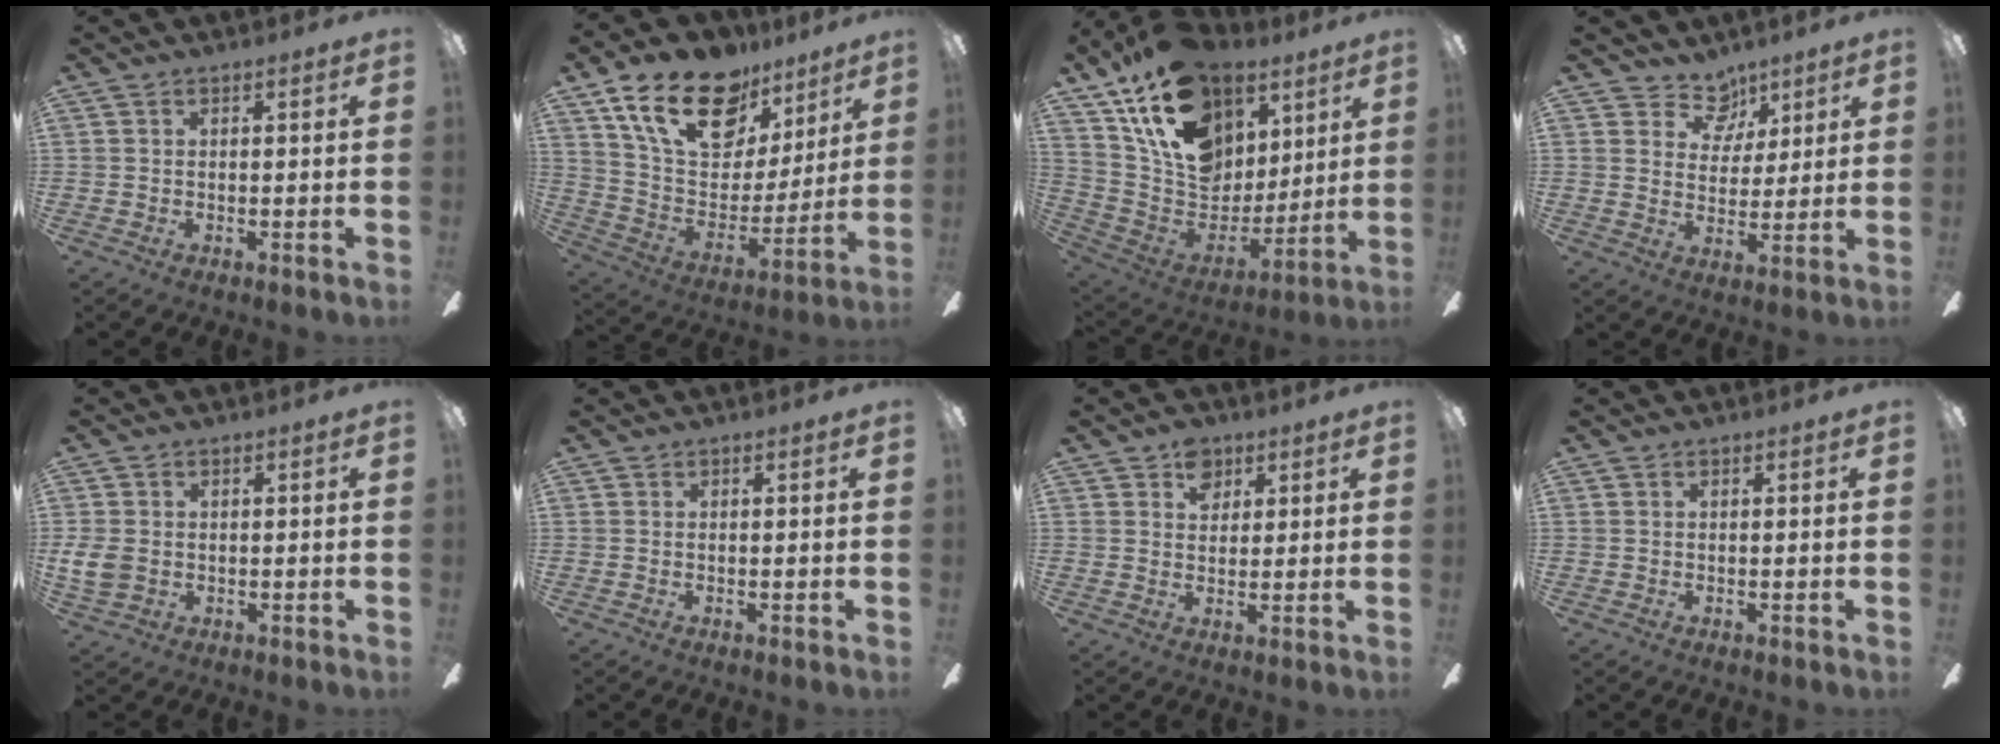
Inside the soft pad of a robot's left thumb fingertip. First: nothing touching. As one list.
[{"total": 22.9, "force": [13.8, 13.3, 12.6], "torque": [-0.206, -0.065, 0.248]}, {"total": 22.5, "force": [13.2, 14.2, 11.4], "torque": [-0.209, -0.061, 0.249]}, {"total": 8.5, "force": [5.8, 5.8, 2.2], "torque": [-0.029, -0.032, 0.107]}, {"total": 5.3, "force": [-0.1, 4.2, 3.3], "torque": [-0.084, 0.002, -0.003]}, {"total": 0.0}, {"total": 5.7, "force": [3.2, 4.1, 2.4], "torque": [-0.027, -0.001, 0.056]}, {"total": 0.0}]